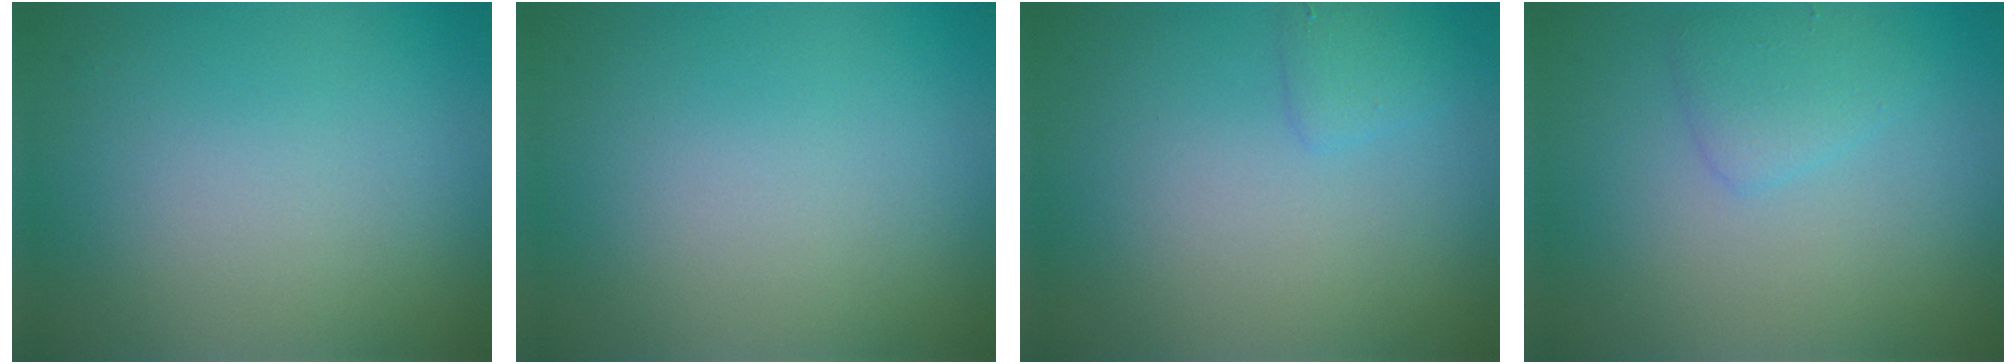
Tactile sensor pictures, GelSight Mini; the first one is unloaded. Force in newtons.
{"total": 0.0}
{"total": 1.2, "press": 1.2, "slide": 0.1}
{"total": 1.8, "press": 1.8, "slide": 0.1}